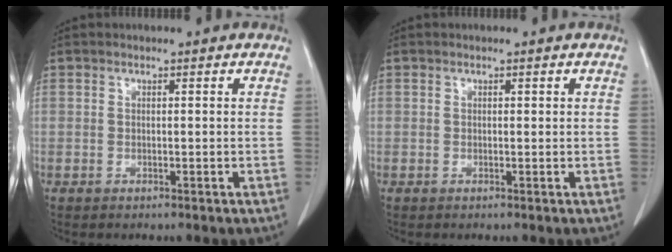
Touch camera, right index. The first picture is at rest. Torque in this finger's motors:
{"motor_torque": [-0.06, 0.07, 0.03, -0.01]}